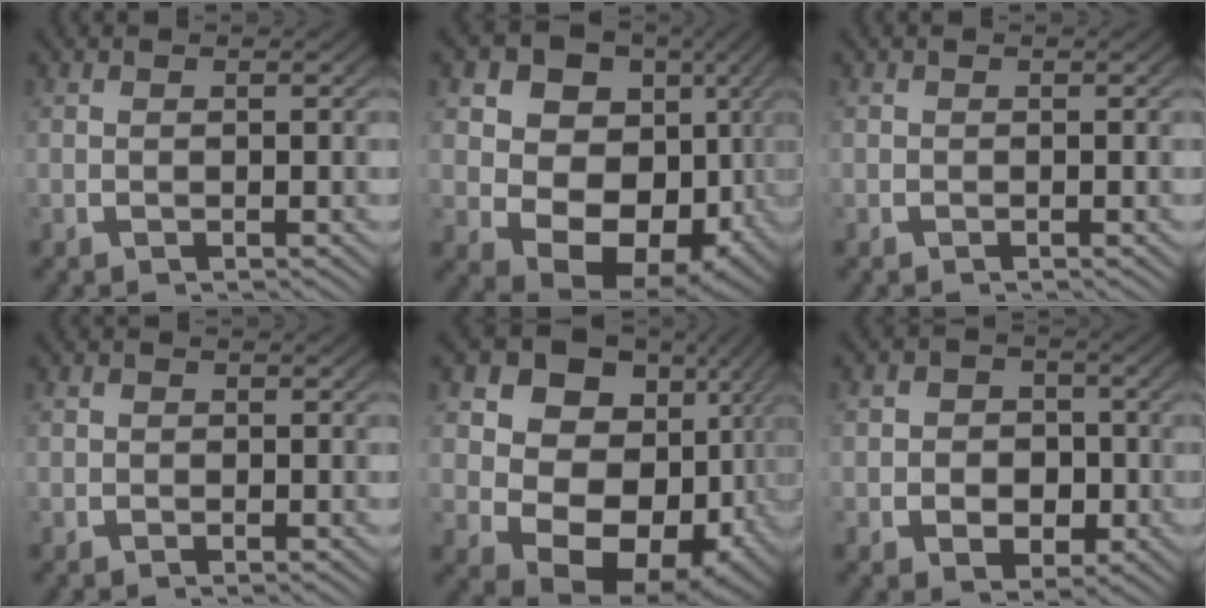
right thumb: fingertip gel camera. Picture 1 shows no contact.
{"total": 17.3, "force": [0.0, 13.4, 10.9], "torque": [-0.213, -0.044, 0.004]}
{"total": 0.0}
{"total": 0.7, "force": [-0.2, 0.6, 0.2], "torque": [0.000, -0.002, -0.005]}
{"total": 19.4, "force": [1.4, 14.5, 12.8], "torque": [-0.239, -0.033, 0.023]}
{"total": 5.4, "force": [-0.9, 4.5, 2.9], "torque": [-0.047, -0.019, -0.013]}